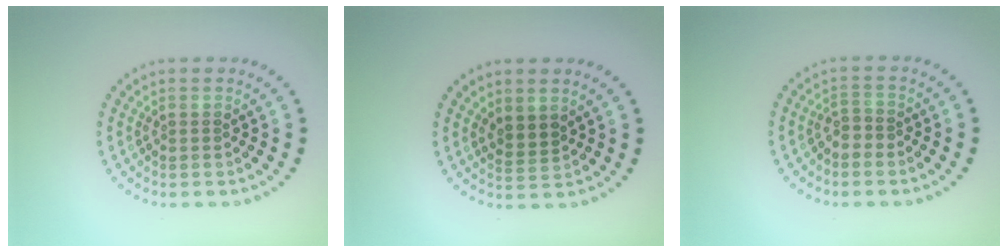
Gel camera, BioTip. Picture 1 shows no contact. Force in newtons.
{"total": 1.9, "press": 1.5, "slide": 1.1}
{"total": 1.4, "press": 1.1, "slide": 0.8}